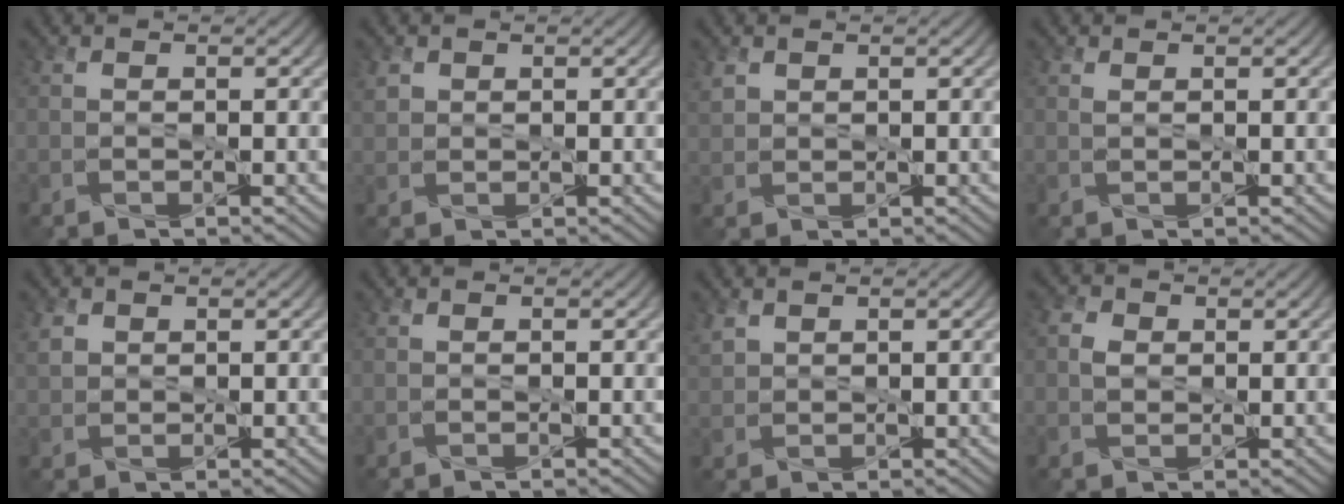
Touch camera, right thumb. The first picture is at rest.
{"total": 1.8, "force": [0.8, 1.5, 0.6], "torque": [-0.026, 0.002, 0.018]}
{"total": 1.9, "force": [1.1, 1.4, 0.6], "torque": [-0.025, 0.003, 0.026]}
{"total": 0.5, "force": [0.3, 0.2, 0.4], "torque": [-0.012, 0.000, 0.006]}
{"total": 2.3, "force": [1.0, 1.9, 1.0], "torque": [-0.037, 0.002, 0.021]}
{"total": 0.0}
{"total": 2.1, "force": [1.4, 1.4, 0.8], "torque": [-0.030, 0.004, 0.032]}
{"total": 2.1, "force": [0.0, 1.7, 1.2], "torque": [-0.034, 0.002, -0.006]}